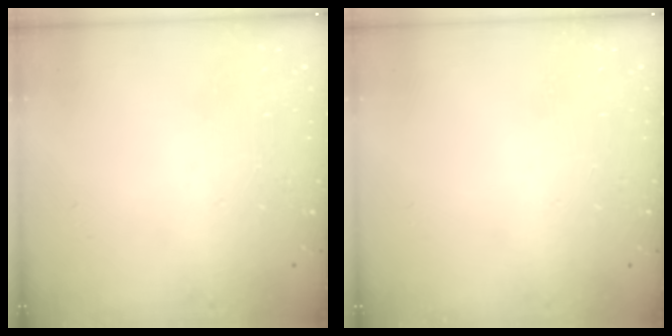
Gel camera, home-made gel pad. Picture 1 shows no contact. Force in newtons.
{"total": 0.0}